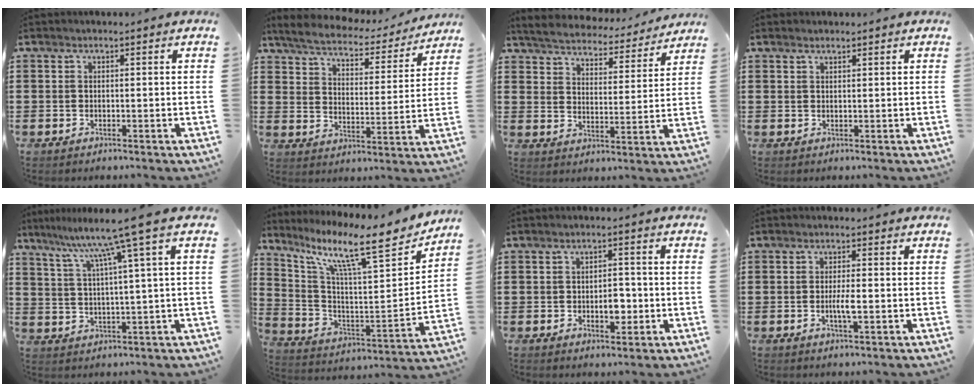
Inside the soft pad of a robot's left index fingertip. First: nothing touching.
{"total": 4.6, "force": [4.3, 0.7, 1.4], "torque": [-0.052, -0.030, 0.067]}
{"total": 4.8, "force": [4.8, 0.1, 0.8], "torque": [-0.042, -0.038, 0.078]}
{"total": 1.0, "force": [1.0, 0.2, 0.3], "torque": [-0.007, 0.001, 0.019]}
{"total": 8.6, "force": [5.0, -1.6, 6.8], "torque": [-0.140, -0.027, 0.075]}
{"total": 12.5, "force": [9.1, 1.8, 8.5], "torque": [-0.167, -0.068, 0.139]}
{"total": 4.0, "force": [-0.9, 2.2, 3.2], "torque": [-0.045, -0.002, -0.021]}
{"total": 3.1, "force": [-0.5, 0.5, 3.0], "torque": [-0.054, -0.001, -0.009]}